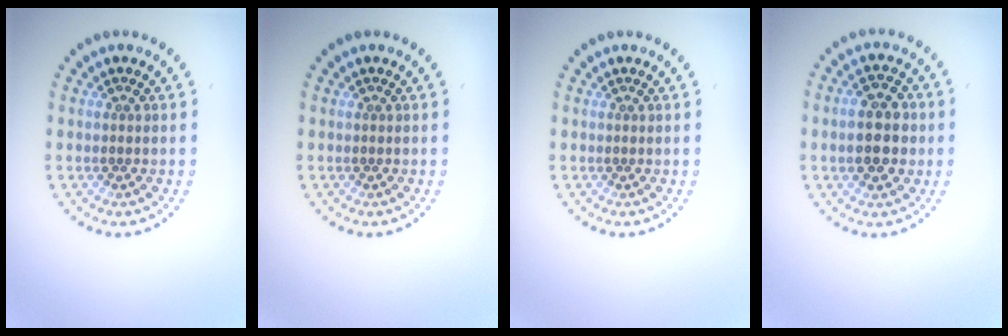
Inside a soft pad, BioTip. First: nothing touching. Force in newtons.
{"total": 0.0}
{"total": 0.0}
{"total": 5.2, "press": 5.1, "slide": 0.3}